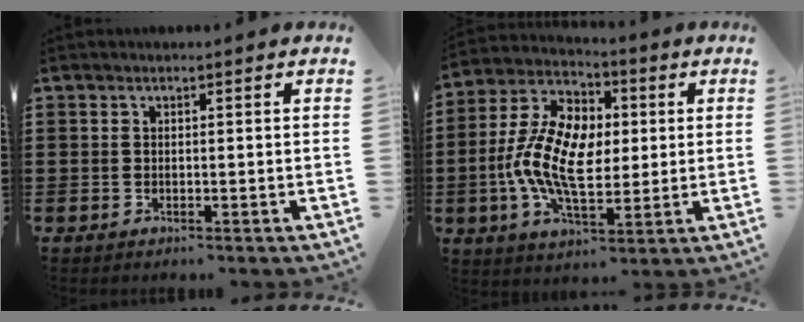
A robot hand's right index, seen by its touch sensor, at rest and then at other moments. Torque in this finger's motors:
{"motor_torque": [2.14, 0.00, 1.06, 0.21]}